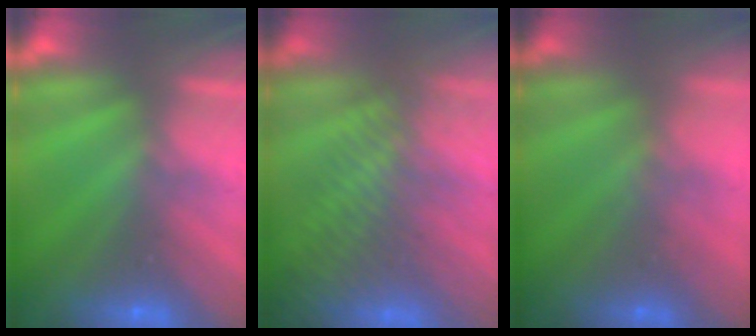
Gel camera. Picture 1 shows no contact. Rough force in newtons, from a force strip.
{"total": 8.3}
{"total": 1.5}